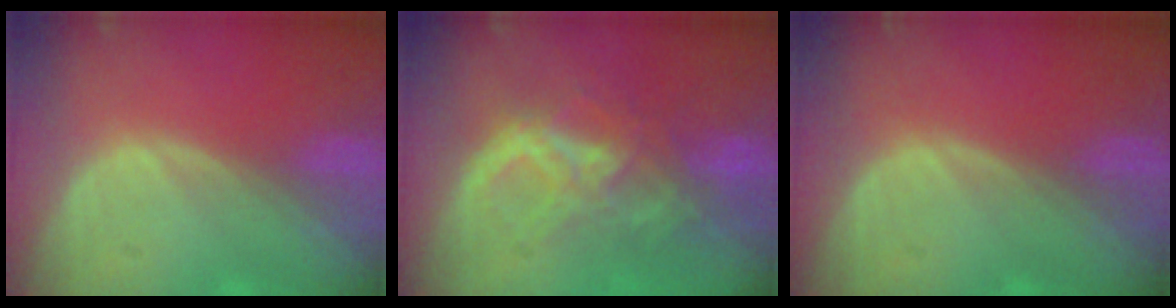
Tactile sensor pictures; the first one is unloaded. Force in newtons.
{"total": 8.4, "press": 7.6, "slide": 3.7}
{"total": 0.0}